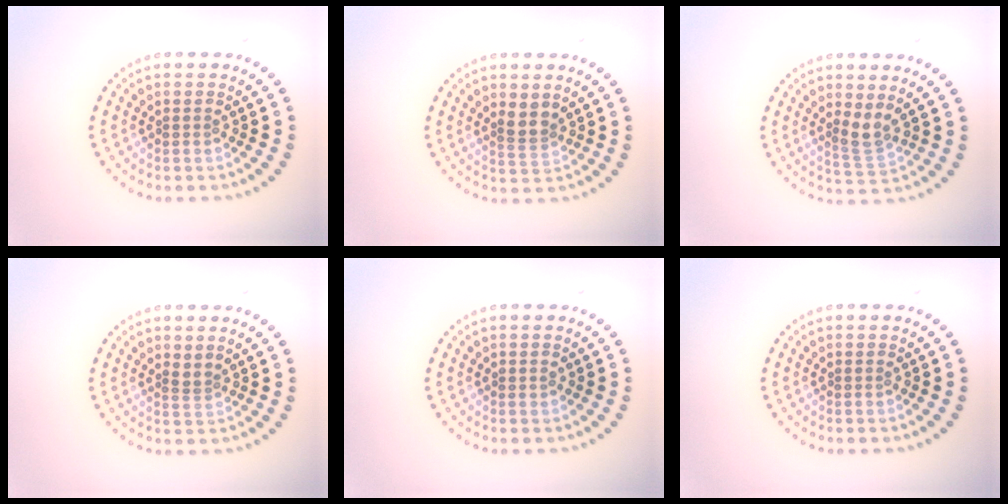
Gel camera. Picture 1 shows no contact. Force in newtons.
{"total": 1.8, "press": 1.4, "slide": 1.2}
{"total": 2.1, "press": 1.6, "slide": 1.3}
{"total": 0.9, "press": 0.6, "slide": 0.7}
{"total": 0.6, "press": 0.5, "slide": 0.2}
{"total": 0.0}